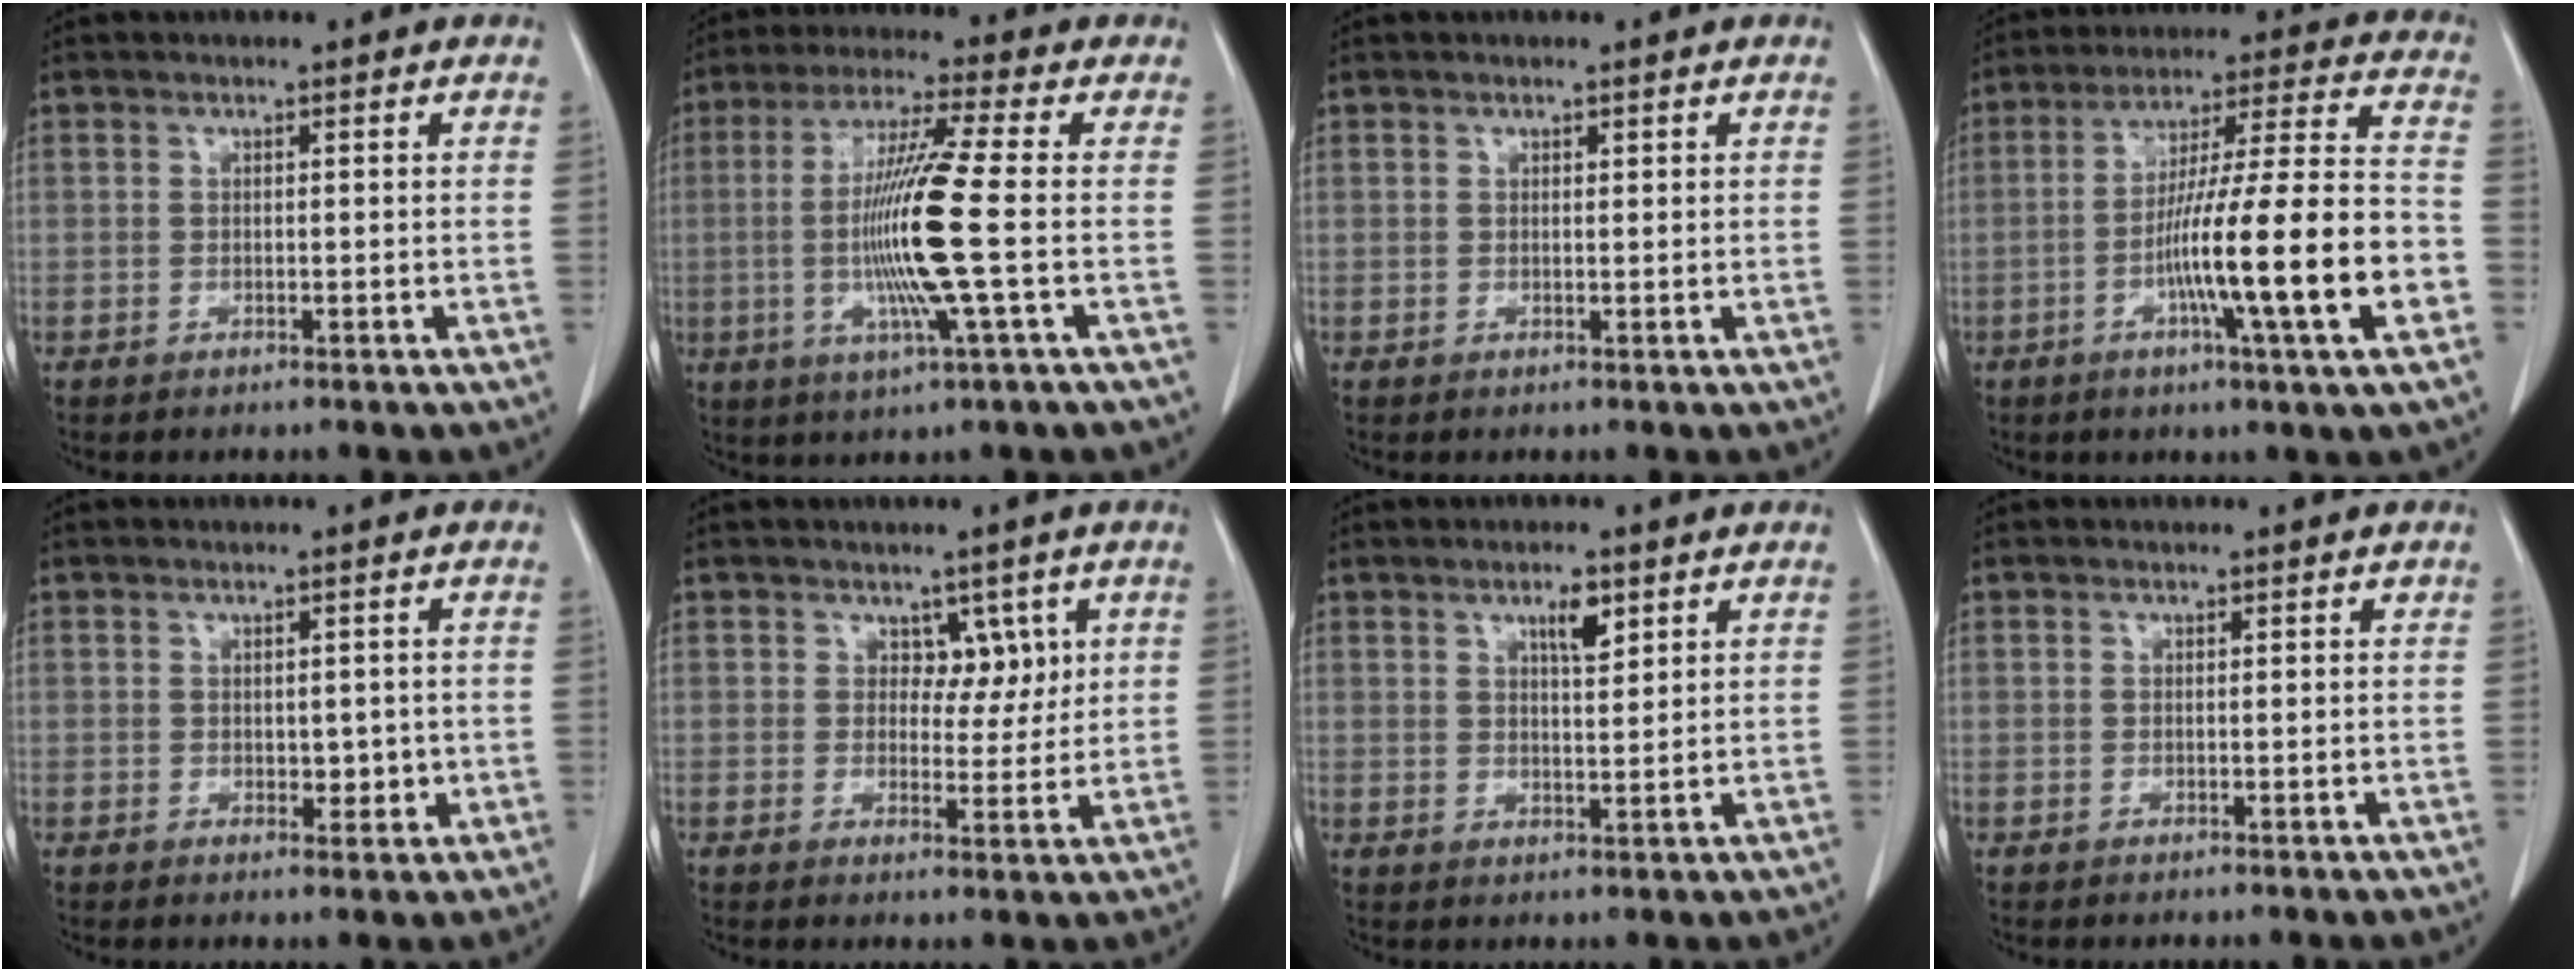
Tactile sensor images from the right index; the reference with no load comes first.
{"total": 12.8, "force": [-1.4, -1.3, 12.6], "torque": [-0.253, -0.014, -0.035]}
{"total": 0.0}
{"total": 18.5, "force": [-5.6, -0.1, 17.7], "torque": [-0.275, 0.000, -0.091]}
{"total": 2.6, "force": [-0.1, 1.7, 2.0], "torque": [-0.021, -0.001, 0.007]}
{"total": 3.8, "force": [1.7, 2.5, 2.3], "torque": [-0.019, 0.001, 0.026]}
{"total": 3.7, "force": [2.2, 1.0, 2.8], "torque": [-0.049, -0.001, 0.036]}
{"total": 0.0}